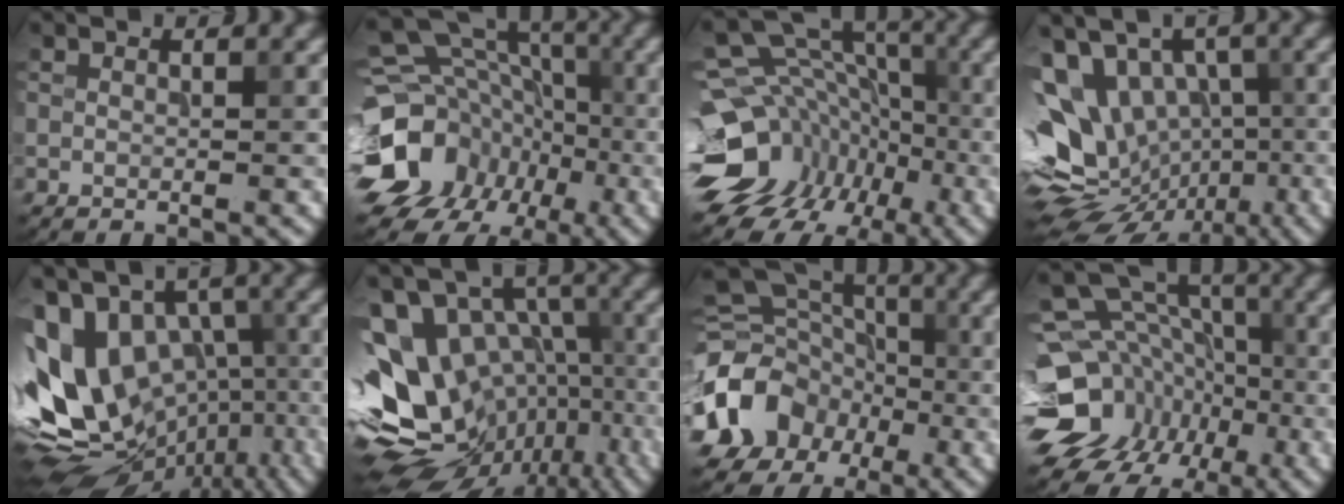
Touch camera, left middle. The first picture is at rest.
{"total": 12.1, "force": [-3.2, 10.3, 5.7], "torque": [-0.126, 0.000, -0.062]}
{"total": 11.9, "force": [-5.0, 9.3, 5.5], "torque": [-0.112, 0.013, -0.077]}
{"total": 14.0, "force": [-1.3, 11.3, 8.2], "torque": [-0.149, 0.011, -0.010]}
{"total": 13.9, "force": [-1.3, 9.5, 10.0], "torque": [-0.182, -0.013, 0.009]}
{"total": 14.9, "force": [-2.9, 11.1, 9.6], "torque": [-0.163, 0.003, 0.001]}
{"total": 14.4, "force": [-5.8, 11.7, 6.0], "torque": [-0.139, -0.028, -0.109]}
{"total": 11.7, "force": [-3.8, 9.7, 5.3], "torque": [-0.107, 0.001, -0.063]}